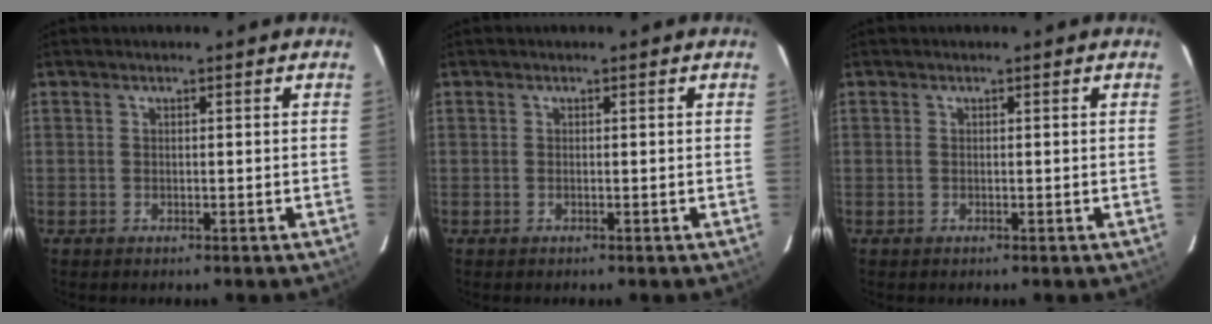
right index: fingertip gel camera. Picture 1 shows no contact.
{"total": 0.0}
{"total": 0.0}